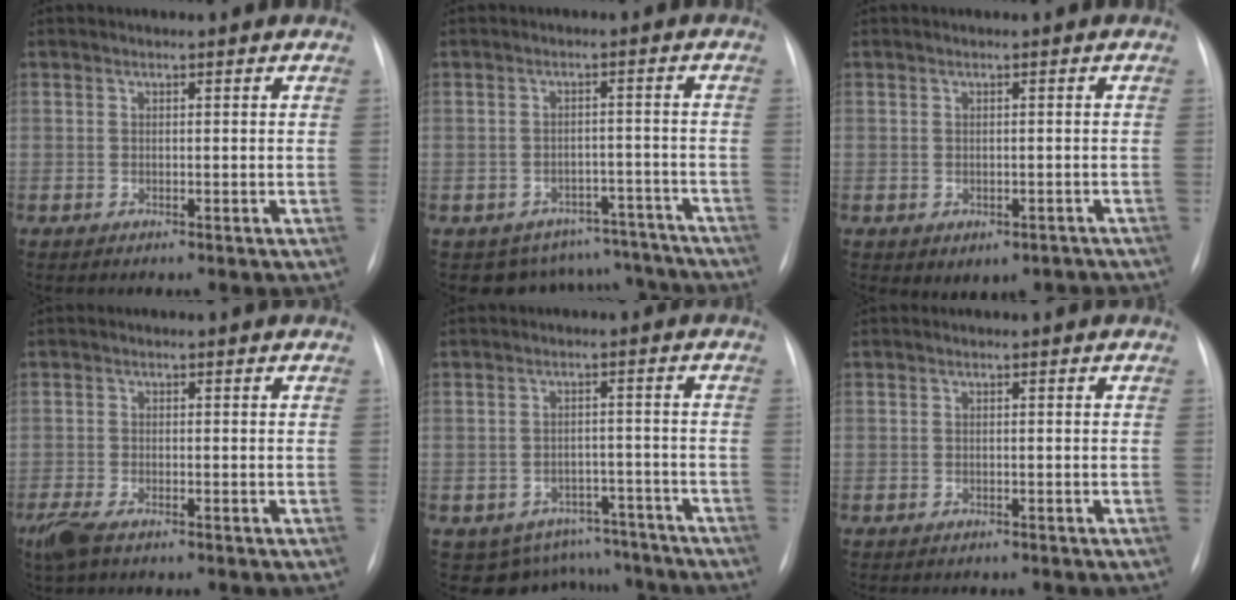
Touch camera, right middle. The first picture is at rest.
{"total": 10.0, "force": [-8.9, 4.5, -0.4], "torque": [0.024, 0.040, -0.102]}
{"total": 4.5, "force": [-3.1, 2.9, 1.6], "torque": [-0.009, 0.015, -0.031]}
{"total": 4.0, "force": [-2.7, 1.2, 2.6], "torque": [-0.064, -0.012, -0.049]}
{"total": 9.5, "force": [-8.0, 5.1, 0.1], "torque": [0.010, 0.032, -0.094]}
{"total": 1.6, "force": [-1.4, 0.5, 0.4], "torque": [-0.008, -0.003, -0.017]}